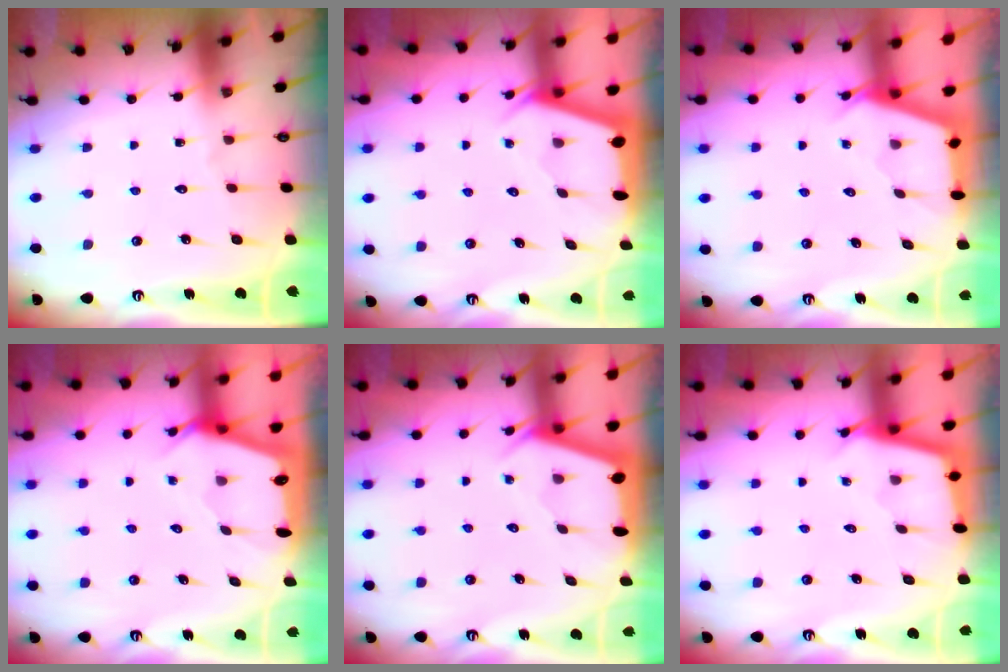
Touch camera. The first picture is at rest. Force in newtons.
{"total": 2.4, "press": 2.4, "slide": 0.3}
{"total": 2.7, "press": 2.6, "slide": 0.3}
{"total": 2.4, "press": 2.4, "slide": 0.3}
{"total": 2.4, "press": 2.4, "slide": 0.3}
{"total": 2.2, "press": 2.2, "slide": 0.2}